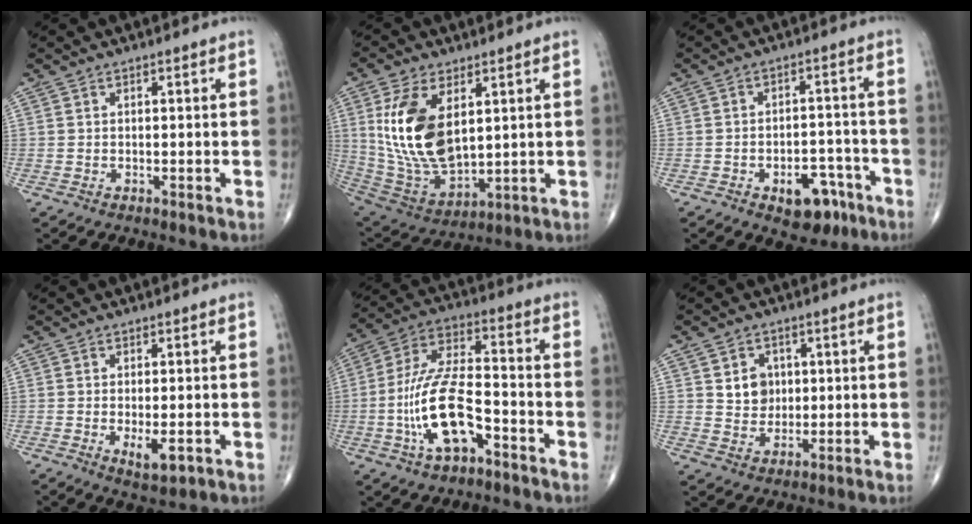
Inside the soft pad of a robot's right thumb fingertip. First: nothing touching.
{"total": 17.6, "force": [4.3, 9.4, 14.2], "torque": [-0.270, -0.025, 0.099]}
{"total": 8.8, "force": [-4.6, 5.1, 5.4], "torque": [-0.041, 0.040, -0.057]}
{"total": 4.0, "force": [-1.2, 1.5, 3.5], "torque": [-0.052, -0.008, -0.013]}
{"total": 15.1, "force": [-5.4, 6.4, 12.6], "torque": [-0.249, 0.044, -0.097]}
{"total": 5.5, "force": [1.3, 4.7, 2.6], "torque": [-0.017, -0.006, 0.025]}